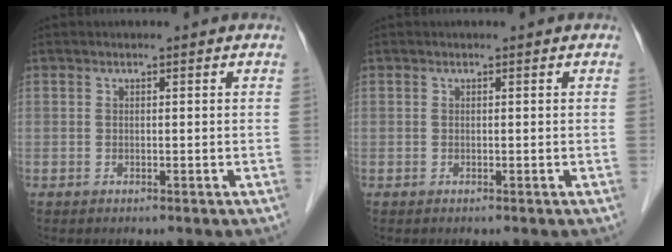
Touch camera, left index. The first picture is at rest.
{"total": 0.0}